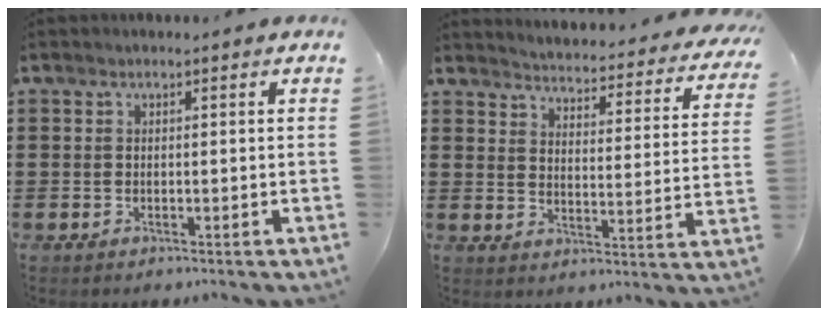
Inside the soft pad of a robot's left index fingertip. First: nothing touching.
{"total": 3.5, "force": [3.4, -0.6, 0.3], "torque": [-0.021, -0.042, 0.049]}